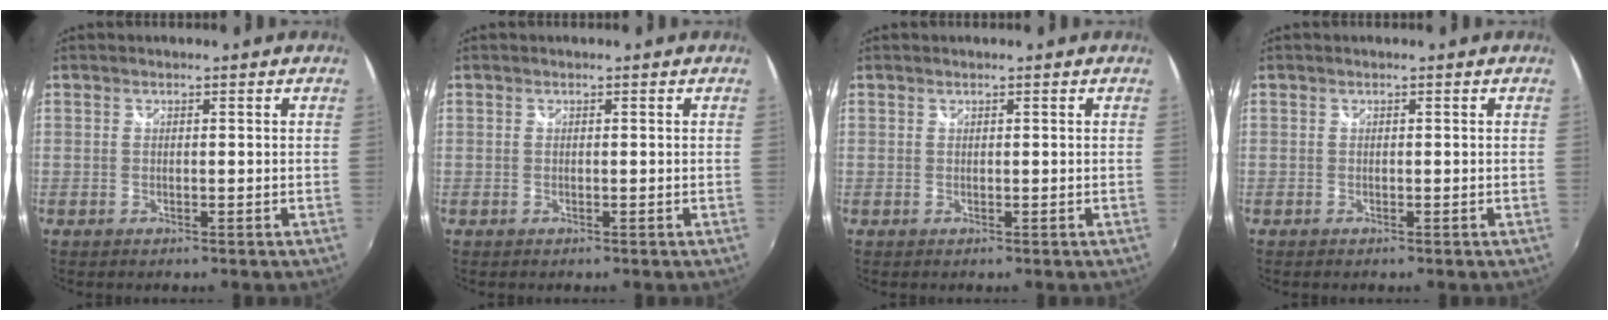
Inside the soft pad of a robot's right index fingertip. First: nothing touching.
{"total": 0.0}
{"total": 0.0}
{"total": 0.0}